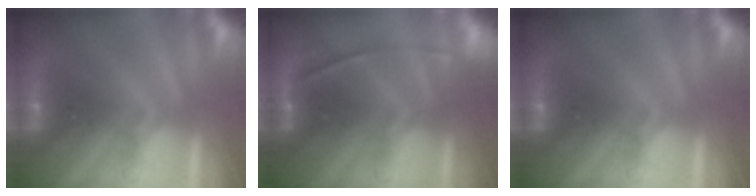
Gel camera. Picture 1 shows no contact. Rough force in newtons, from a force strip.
{"total": 1.8}
{"total": 0.0}